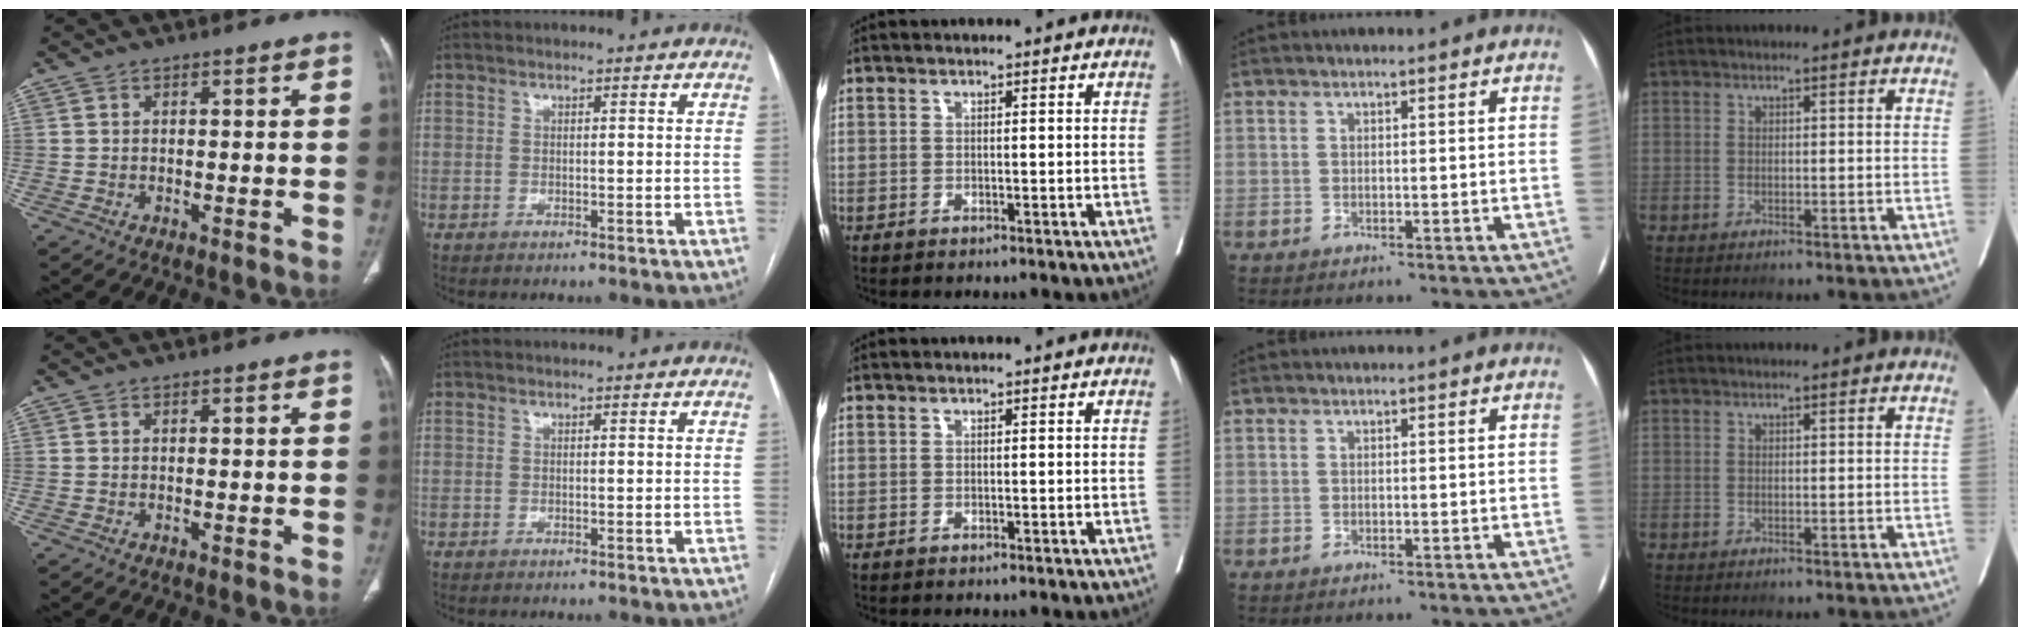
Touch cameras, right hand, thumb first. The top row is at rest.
{}